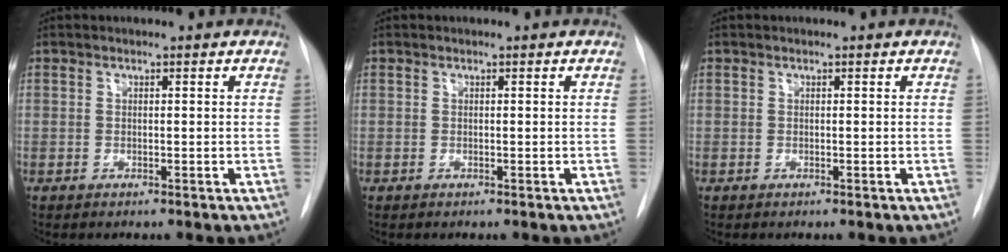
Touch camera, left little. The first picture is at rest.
{"total": 0.0}
{"total": 0.0}